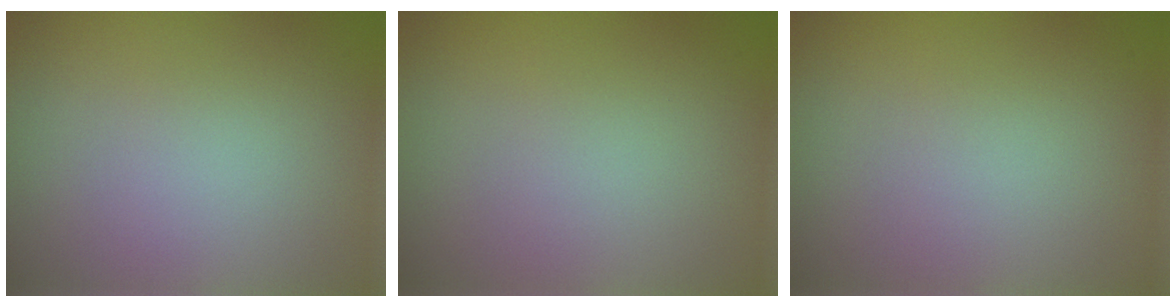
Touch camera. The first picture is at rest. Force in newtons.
{"total": 0.0}
{"total": 0.0}